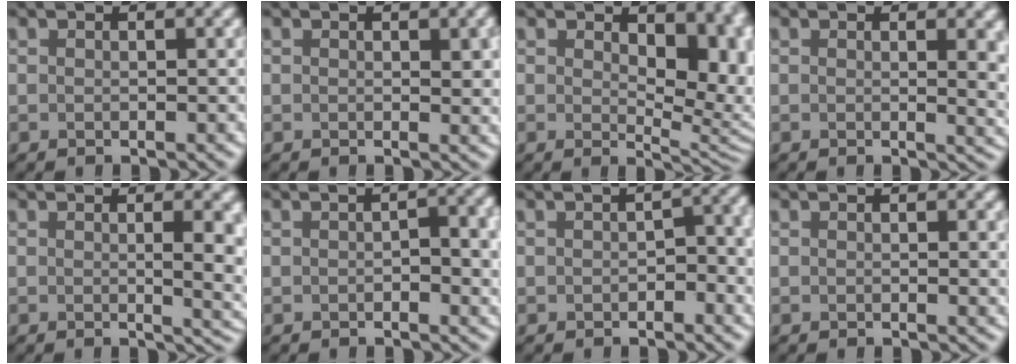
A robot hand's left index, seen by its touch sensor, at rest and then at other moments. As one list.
[{"total": 1.8, "force": [0.3, 0.6, 1.7], "torque": [-0.019, -0.004, 0.005]}, {"total": 7.8, "force": [1.5, 4.4, 6.2], "torque": [-0.069, -0.012, 0.024]}, {"total": 4.1, "force": [0.7, 1.6, 3.7], "torque": [-0.027, -0.003, 0.012]}, {"total": 6.0, "force": [0.4, 2.2, 5.6], "torque": [-0.044, -0.004, 0.009]}, {"total": 4.0, "force": [-0.2, 1.6, 3.7], "torque": [-0.046, -0.001, -0.003]}, {"total": 2.5, "force": [-0.5, 1.3, 2.1], "torque": [-0.025, -0.001, -0.009]}, {"total": 0.8, "force": [0.1, 0.1, 0.7], "torque": [-0.006, -0.001, -0.001]}]